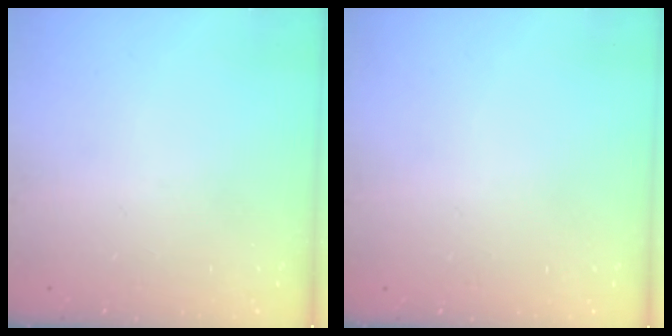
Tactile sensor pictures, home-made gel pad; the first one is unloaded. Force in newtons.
{"total": 2.6, "press": 2.6, "slide": 0.2}